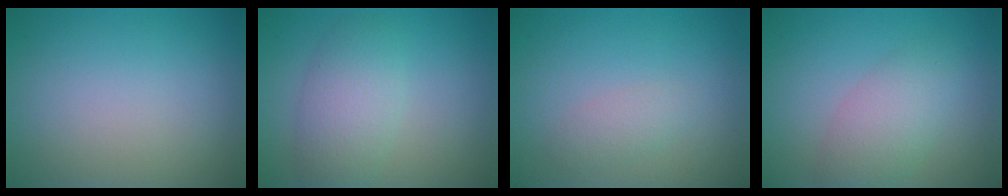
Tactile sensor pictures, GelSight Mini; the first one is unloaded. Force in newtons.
{"total": 4.1, "press": 4.1, "slide": 0.2}
{"total": 1.3, "press": 1.3, "slide": 0.0}
{"total": 2.7, "press": 2.7, "slide": 0.2}